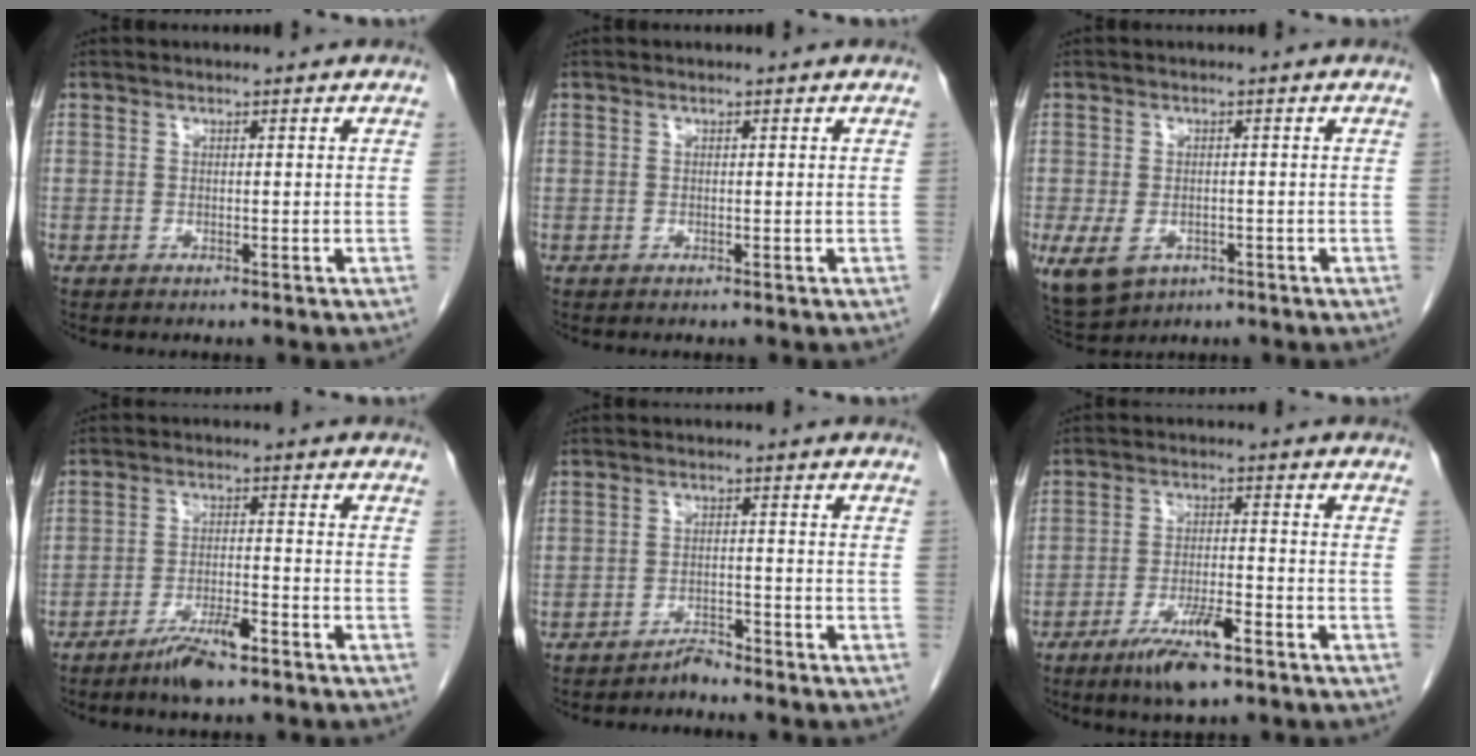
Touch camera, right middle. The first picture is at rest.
{"total": 0.0}
{"total": 8.6, "force": [-3.9, 6.0, 4.7], "torque": [-0.107, -0.004, -0.054]}
{"total": 5.6, "force": [-4.1, 0.7, 3.8], "torque": [-0.072, -0.005, -0.072]}
{"total": 2.2, "force": [-2.2, 0.1, 0.3], "torque": [-0.001, -0.004, -0.037]}
{"total": 7.6, "force": [-4.8, 1.2, 5.7], "torque": [-0.107, -0.010, -0.081]}